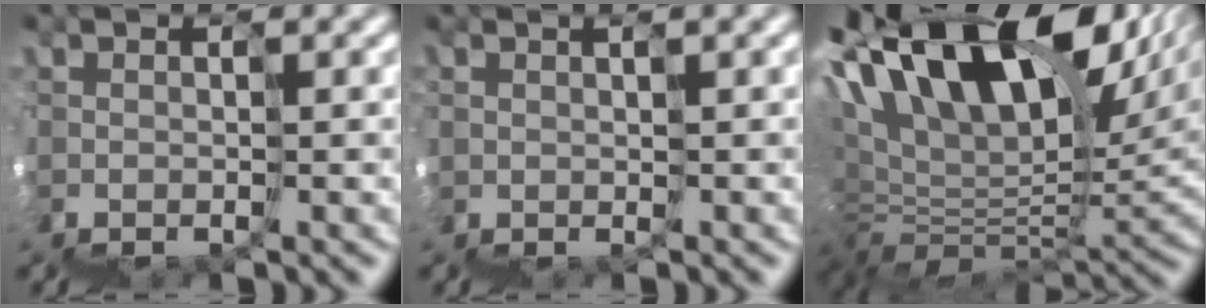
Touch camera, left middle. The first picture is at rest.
{"total": 1.6, "force": [1.4, -0.5, -0.7], "torque": [0.019, 0.018, 0.025]}
{"total": 13.6, "force": [9.1, 5.8, 8.2], "torque": [-0.158, 0.051, 0.153]}